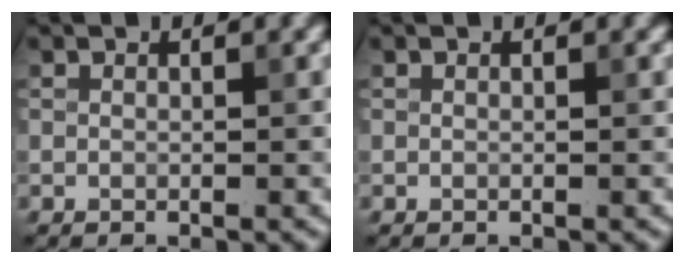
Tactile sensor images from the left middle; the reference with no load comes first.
{"total": 0.0}